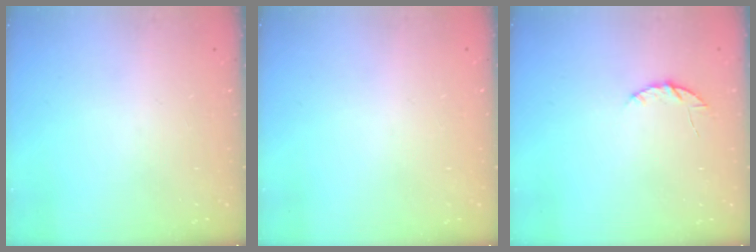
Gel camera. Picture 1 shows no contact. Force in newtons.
{"total": 2.4, "press": 2.4, "slide": 0.2}
{"total": 3.8, "press": 3.8, "slide": 0.5}